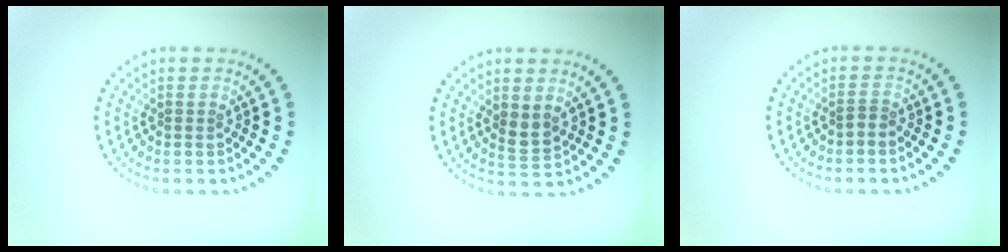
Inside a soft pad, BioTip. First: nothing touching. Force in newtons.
{"total": 1.5, "press": 1.5, "slide": 0.5}
{"total": 0.6, "press": 0.4, "slide": 0.5}